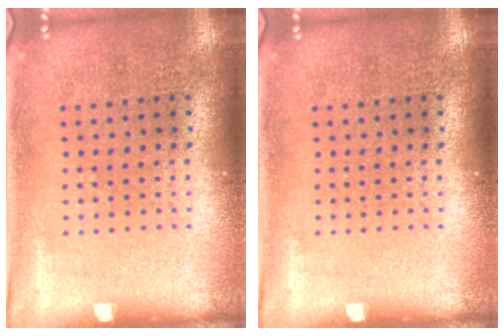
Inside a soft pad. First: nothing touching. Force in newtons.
{"total": 0.0}